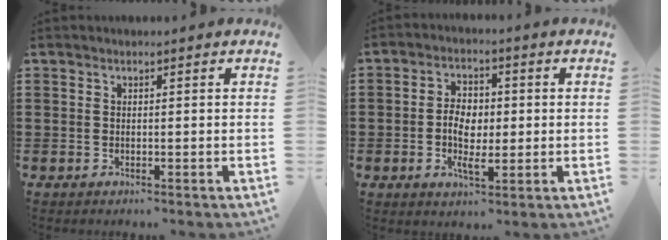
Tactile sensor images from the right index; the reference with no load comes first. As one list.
[{"total": 5.4, "force": [-0.7, 3.2, 4.2], "torque": [-0.082, 0.005, -0.017]}]